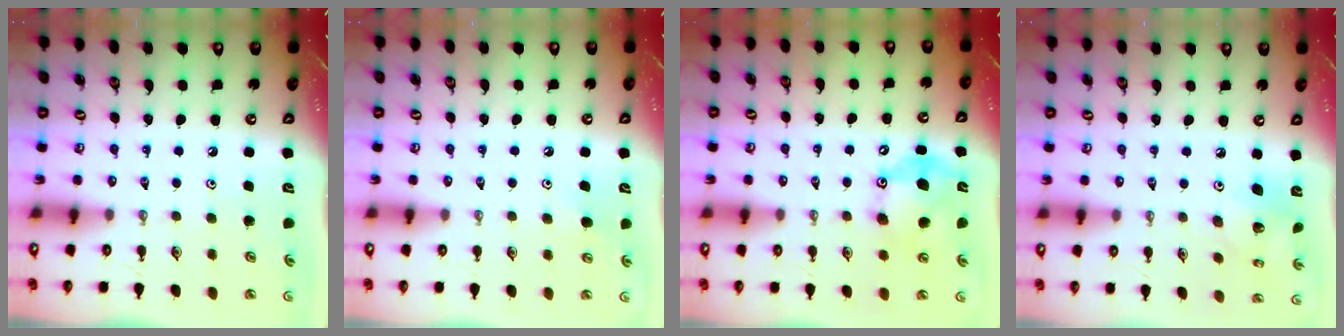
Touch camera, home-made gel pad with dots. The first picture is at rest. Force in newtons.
{"total": 5.2, "press": 4.9, "slide": 1.5}
{"total": 12.8, "press": 12.8, "slide": 0.2}
{"total": 6.8, "press": 6.8, "slide": 0.2}